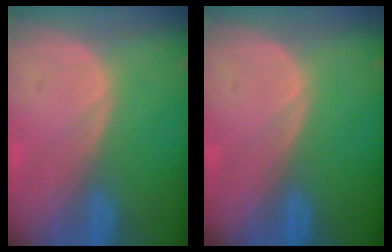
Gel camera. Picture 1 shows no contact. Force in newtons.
{"total": 0.0}